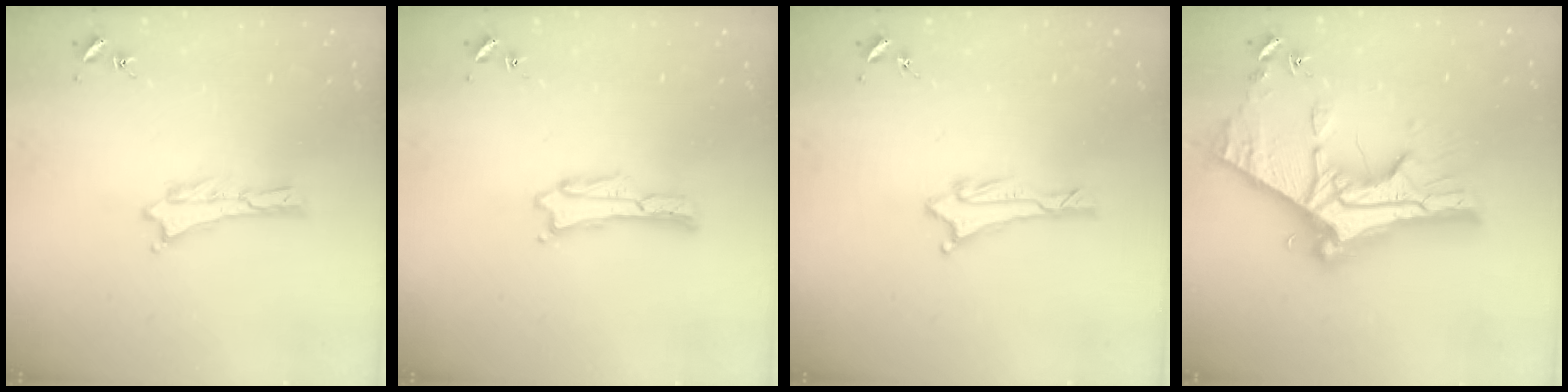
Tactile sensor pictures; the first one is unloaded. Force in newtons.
{"total": 0.7, "press": 0.7, "slide": 0.1}
{"total": 1.3, "press": 1.3, "slide": 0.1}
{"total": 15.6, "press": 15.6, "slide": 1.5}